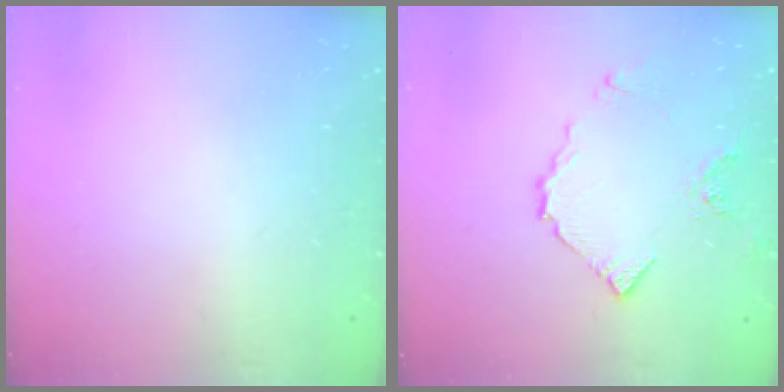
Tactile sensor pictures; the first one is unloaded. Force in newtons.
{"total": 8.7, "press": 8.7, "slide": 1.1}